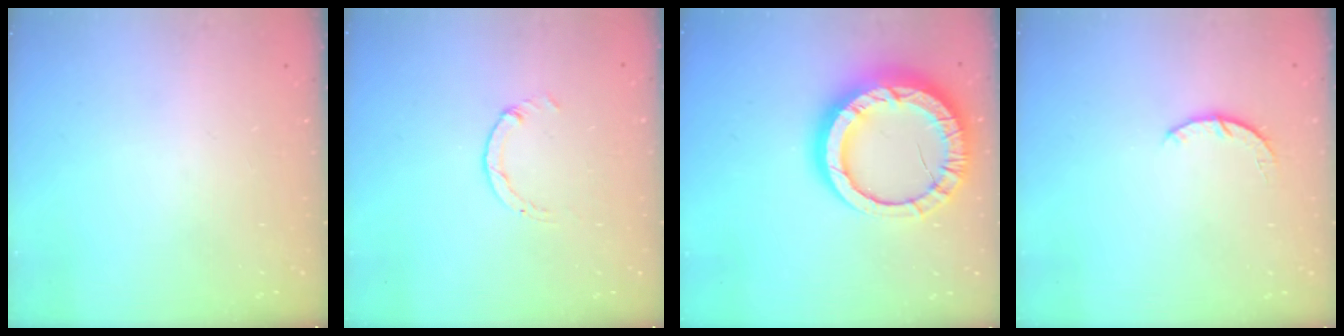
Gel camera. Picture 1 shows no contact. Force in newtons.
{"total": 0.7, "press": 0.7, "slide": 0.2}
{"total": 19.9, "press": 19.8, "slide": 2.0}
{"total": 3.4, "press": 3.4, "slide": 0.5}